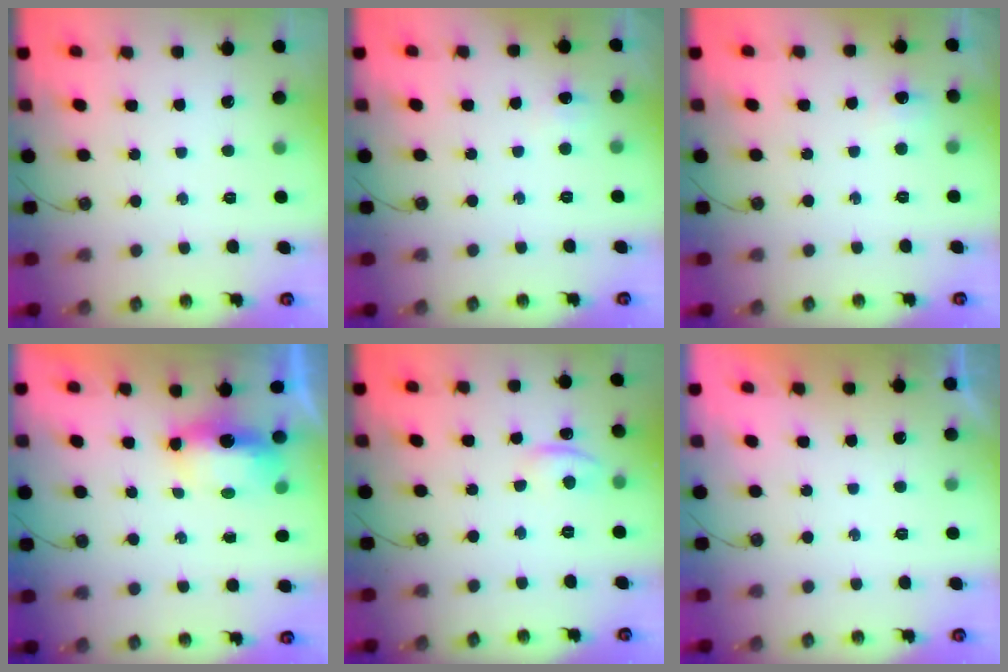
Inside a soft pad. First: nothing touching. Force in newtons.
{"total": 13.0, "press": 3.5, "slide": 12.6}
{"total": 4.9, "press": 4.9, "slide": 0.7}
{"total": 9.3, "press": 6.8, "slide": 6.3}
{"total": 3.8, "press": 3.8, "slide": 0.4}
{"total": 0.0}